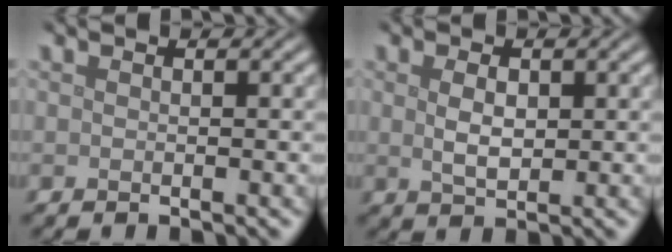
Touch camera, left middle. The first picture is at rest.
{"total": 2.4, "force": [0.5, 1.3, 1.9], "torque": [-0.042, -0.004, 0.012]}